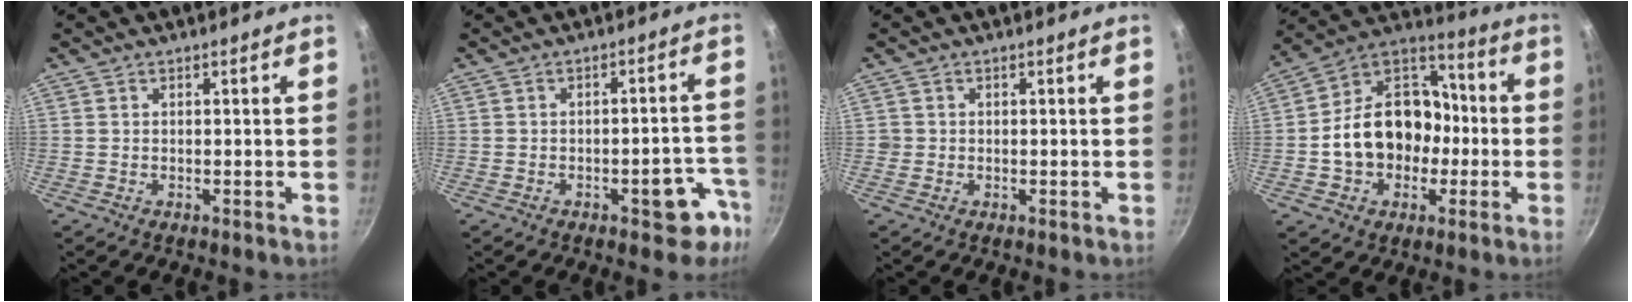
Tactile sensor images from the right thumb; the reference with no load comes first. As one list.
[{"total": 7.7, "force": [-4.1, 3.7, 5.4], "torque": [-0.019, 0.042, -0.042]}, {"total": 0.9, "force": [-0.1, 0.9, 0.2], "torque": [0.000, 0.002, -0.003]}, {"total": 18.5, "force": [-2.6, 14.5, 11.1], "torque": [-0.153, 0.056, -0.051]}]